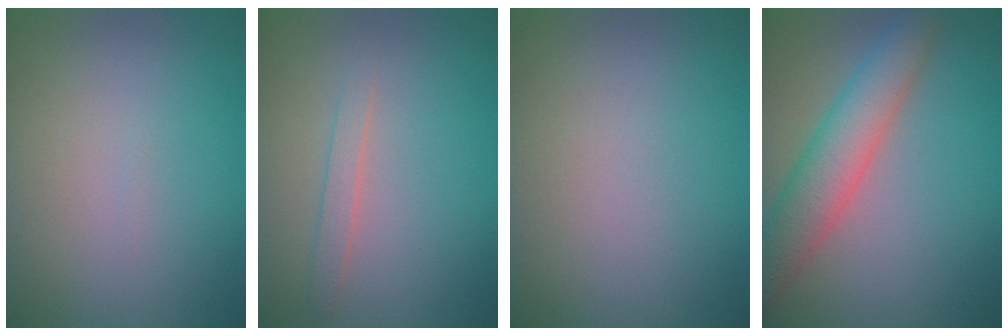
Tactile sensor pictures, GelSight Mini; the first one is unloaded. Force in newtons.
{"total": 1.4, "press": 1.4, "slide": 0.1}
{"total": 0.0}
{"total": 5.8, "press": 5.8, "slide": 0.1}